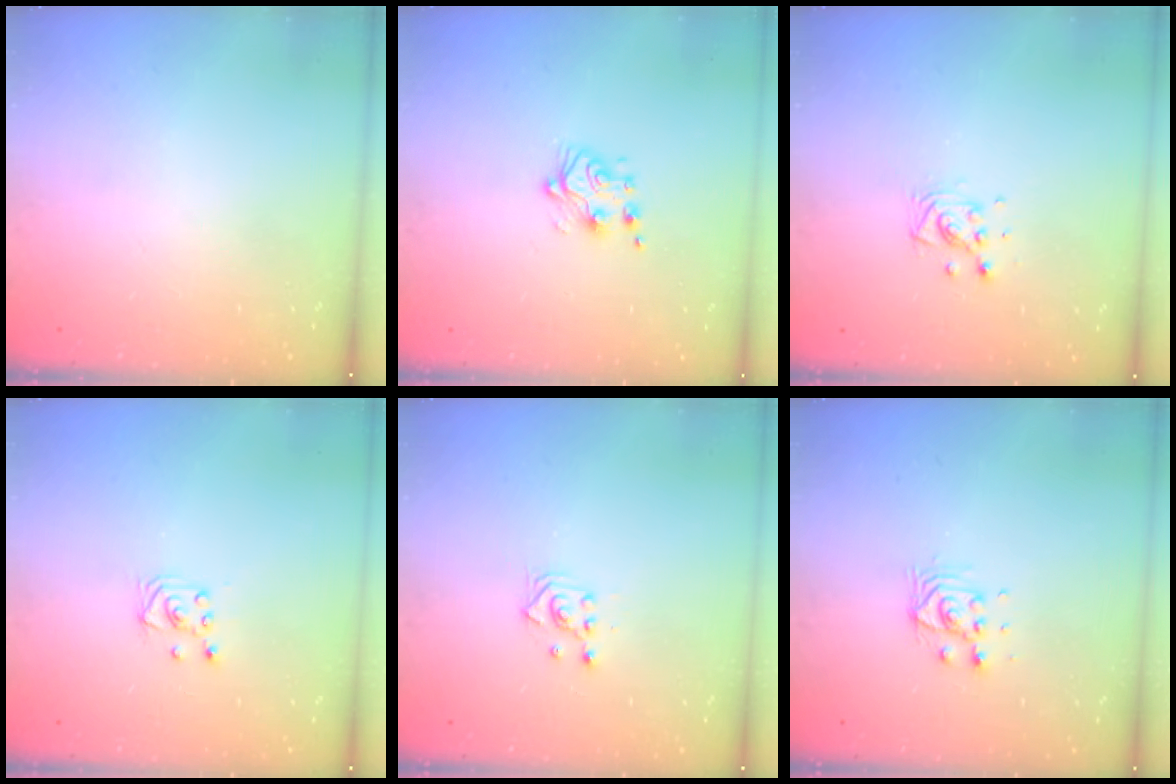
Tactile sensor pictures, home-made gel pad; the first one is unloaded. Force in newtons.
{"total": 5.9, "press": 5.9, "slide": 0.5}
{"total": 6.3, "press": 6.1, "slide": 1.7}
{"total": 2.0, "press": 2.0, "slide": 0.2}
{"total": 2.3, "press": 2.3, "slide": 0.3}
{"total": 5.4, "press": 5.4, "slide": 0.1}